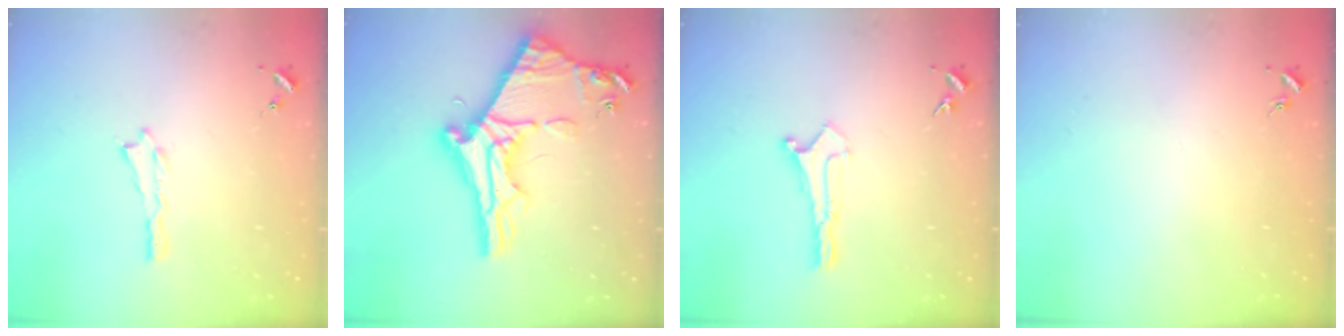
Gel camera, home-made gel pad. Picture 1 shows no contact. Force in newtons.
{"total": 11.2, "press": 11.1, "slide": 1.1}
{"total": 0.0}
{"total": 0.0}